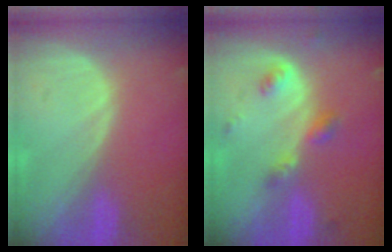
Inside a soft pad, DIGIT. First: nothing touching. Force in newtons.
{"total": 4.4, "press": 4.0, "slide": 1.9}